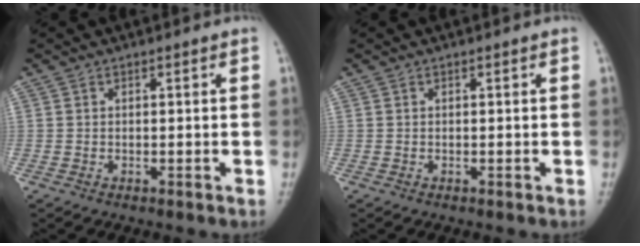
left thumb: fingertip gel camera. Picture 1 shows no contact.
{"total": 0.0}